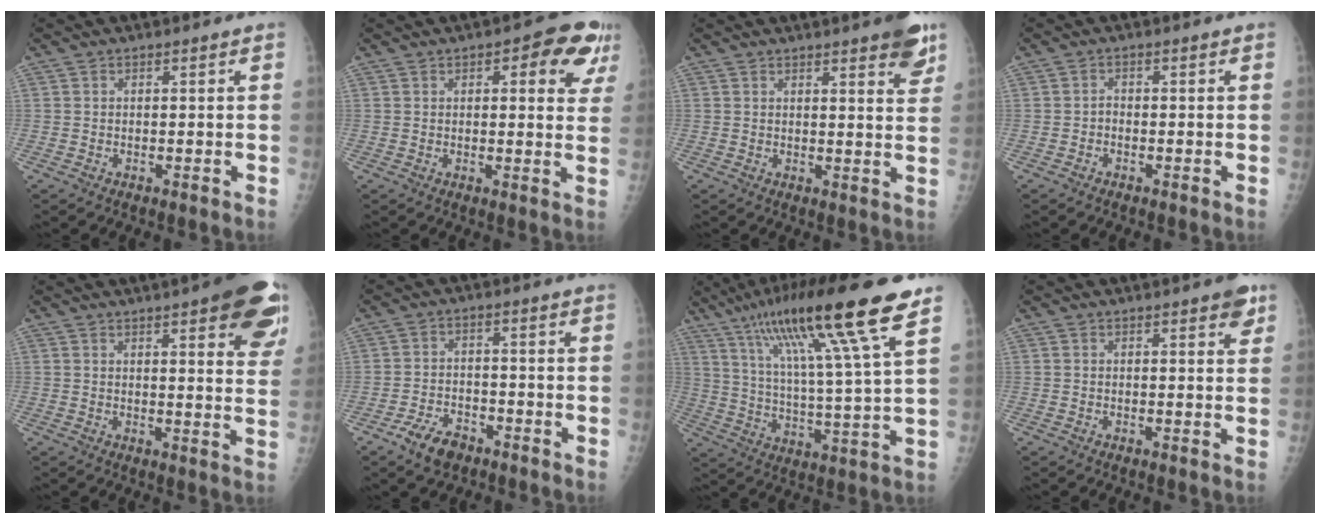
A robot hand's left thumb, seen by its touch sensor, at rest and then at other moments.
{"total": 10.0, "force": [4.5, 4.1, 8.0], "torque": [-0.053, -0.009, 0.044]}
{"total": 6.8, "force": [4.3, 1.5, 5.1], "torque": [-0.047, -0.019, 0.051]}
{"total": 1.2, "force": [-0.6, 0.8, 0.6], "torque": [-0.003, 0.004, -0.014]}
{"total": 16.7, "force": [9.1, 4.4, 13.3], "torque": [-0.142, -0.030, 0.104]}
{"total": 6.0, "force": [-4.0, 3.3, 3.0], "torque": [-0.051, 0.022, -0.070]}
{"total": 21.3, "force": [12.4, 1.4, 17.3], "torque": [-0.289, -0.027, 0.208]}
{"total": 3.6, "force": [2.1, 1.1, 2.7], "torque": [-0.023, -0.007, 0.021]}